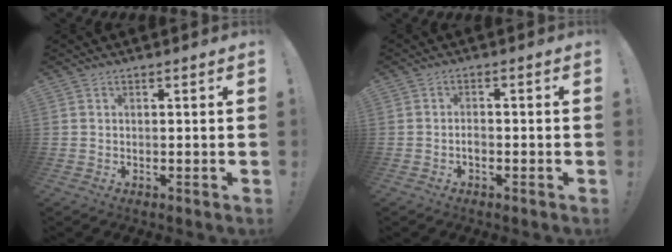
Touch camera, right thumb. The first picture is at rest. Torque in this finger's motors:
{"motor_torque": [0.26, -0.08, 0.10, -0.08, 0.00]}